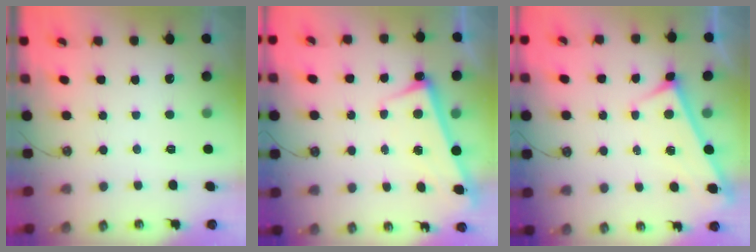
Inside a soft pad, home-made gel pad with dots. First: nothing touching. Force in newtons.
{"total": 2.4, "press": 2.3, "slide": 0.7}
{"total": 3.3, "press": 3.3, "slide": 0.3}